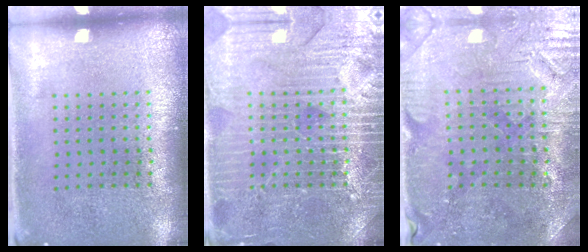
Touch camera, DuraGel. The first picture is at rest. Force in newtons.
{"total": 4.4, "press": 4.3, "slide": 0.5}
{"total": 1.4, "press": 1.4, "slide": 0.4}